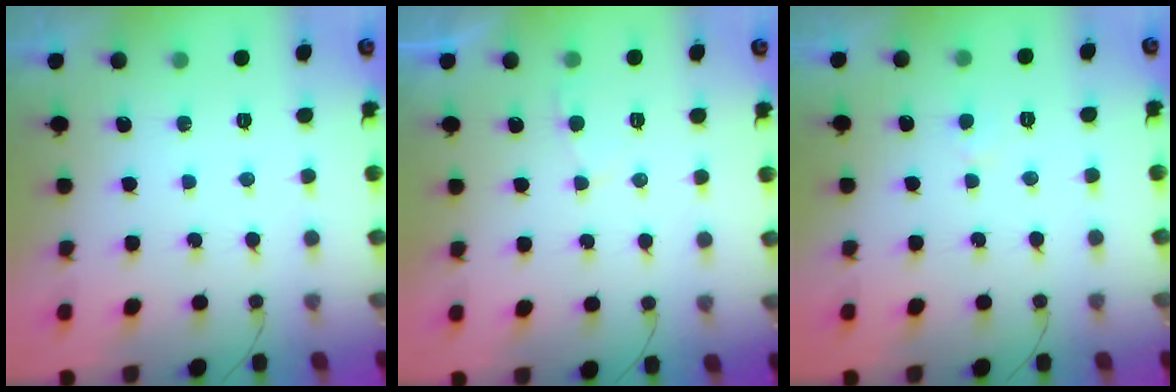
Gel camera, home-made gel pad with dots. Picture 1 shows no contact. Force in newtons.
{"total": 1.8, "press": 1.8, "slide": 0.3}
{"total": 2.8, "press": 2.8, "slide": 0.3}